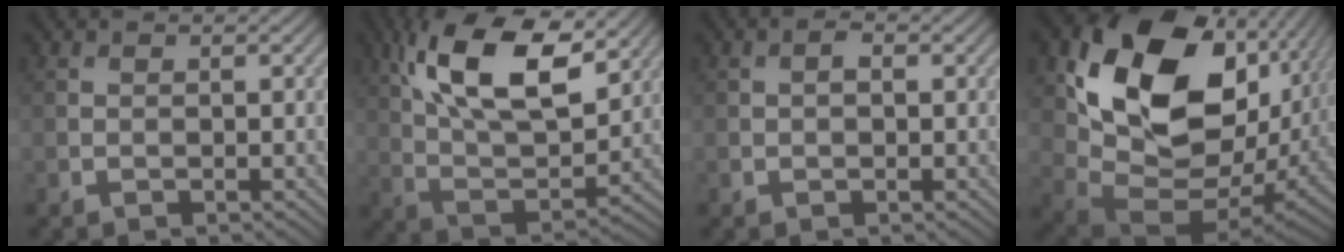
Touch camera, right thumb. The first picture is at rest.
{"total": 15.9, "force": [7.8, 6.7, 12.1], "torque": [-0.242, 0.003, 0.133]}
{"total": 1.3, "force": [0.1, 0.9, 1.0], "torque": [-0.016, 0.001, -0.001]}
{"total": 19.1, "force": [5.2, 12.8, 13.2], "torque": [-0.265, -0.033, 0.119]}